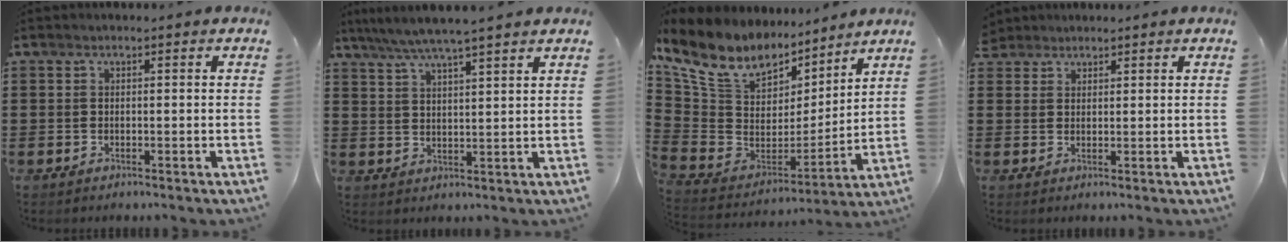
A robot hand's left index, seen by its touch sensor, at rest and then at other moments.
{"total": 4.9, "force": [4.3, -0.4, 2.4], "torque": [-0.058, -0.018, 0.075]}
{"total": 10.9, "force": [8.4, 5.5, 4.1], "torque": [-0.141, -0.056, 0.151]}
{"total": 2.1, "force": [1.8, 1.0, -0.2], "torque": [-0.004, 0.006, 0.036]}